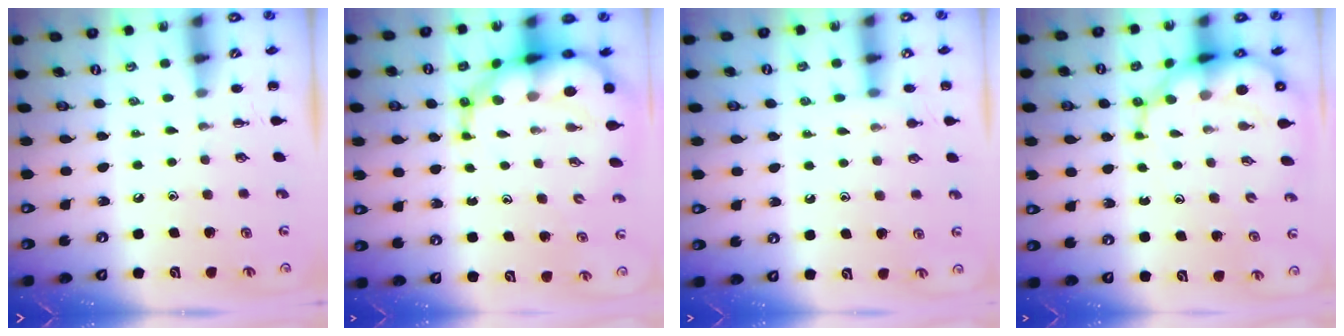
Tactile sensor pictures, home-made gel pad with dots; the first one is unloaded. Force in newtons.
{"total": 12.9, "press": 12.3, "slide": 3.9}
{"total": 5.2, "press": 5.0, "slide": 1.5}
{"total": 10.7, "press": 10.3, "slide": 2.8}